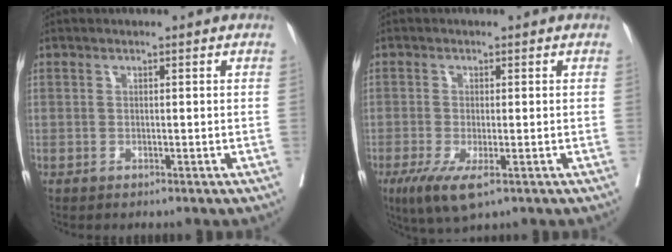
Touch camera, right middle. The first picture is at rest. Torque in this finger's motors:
{"motor_torque": [0.77, -0.28, 0.30, 0.04]}